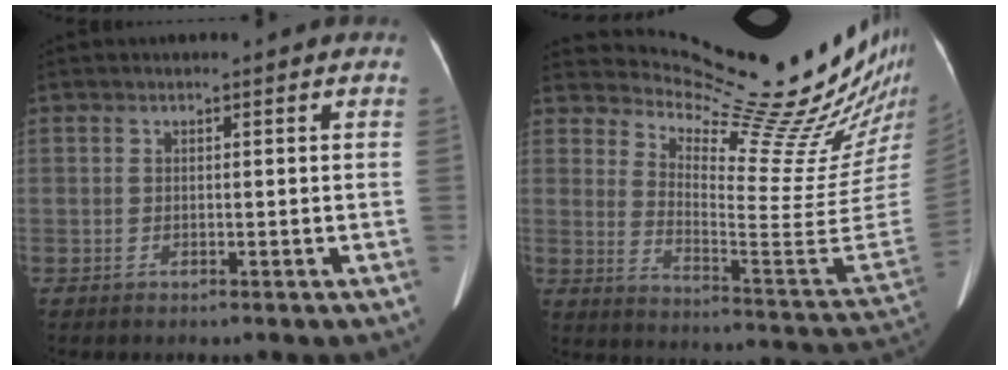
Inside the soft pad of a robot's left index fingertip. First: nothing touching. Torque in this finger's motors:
{"motor_torque": [0.49, -1.17, -0.09, -0.05]}